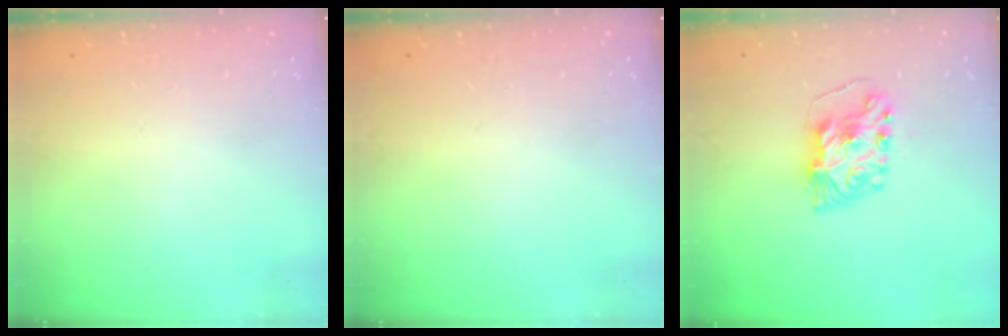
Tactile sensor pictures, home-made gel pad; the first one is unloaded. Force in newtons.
{"total": 0.0}
{"total": 8.2, "press": 8.2, "slide": 0.6}